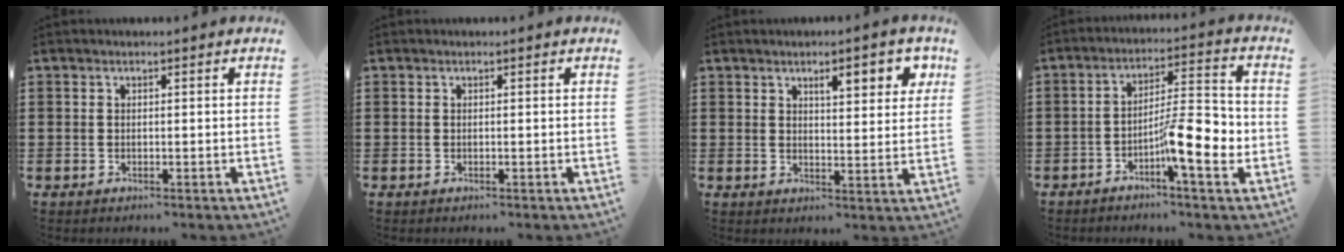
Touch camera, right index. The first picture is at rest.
{"total": 0.0}
{"total": 5.4, "force": [2.8, 1.7, 4.3], "torque": [-0.059, -0.004, 0.040]}
{"total": 9.7, "force": [-3.5, 1.9, 8.8], "torque": [-0.143, -0.001, -0.062]}